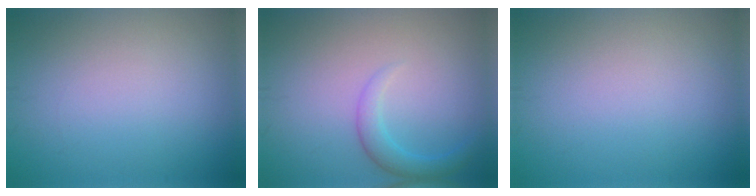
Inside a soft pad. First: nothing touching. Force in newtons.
{"total": 2.2, "press": 2.2, "slide": 0.1}
{"total": 0.0}